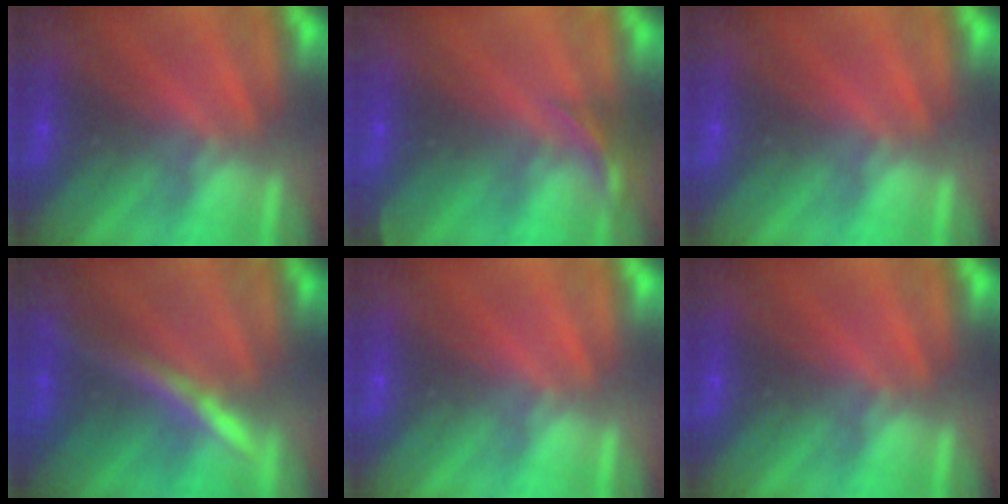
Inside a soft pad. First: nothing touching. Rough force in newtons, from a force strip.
{"total": 2.9}
{"total": 0.0}
{"total": 2.5}
{"total": 0.0}
{"total": 0.0}